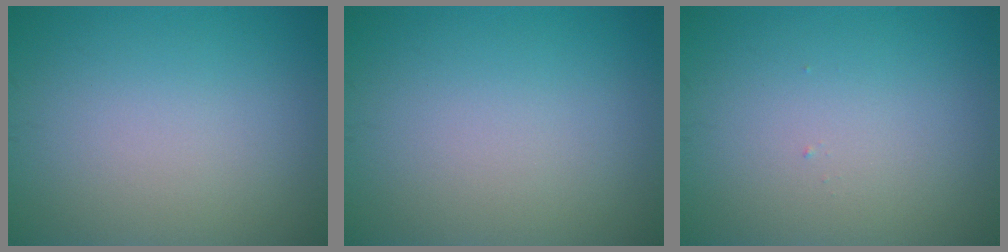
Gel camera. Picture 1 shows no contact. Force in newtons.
{"total": 0.0}
{"total": 0.0}